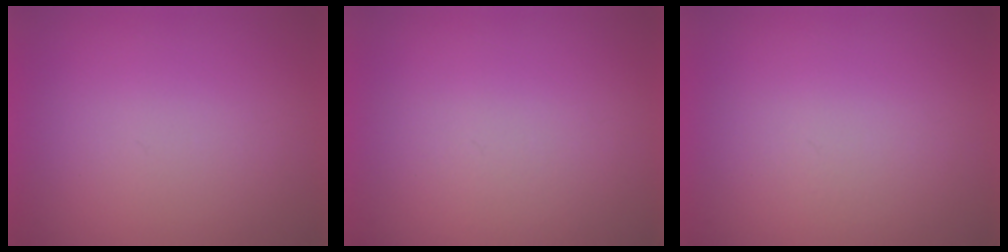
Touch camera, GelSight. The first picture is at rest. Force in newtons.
{"total": 1.4}
{"total": 1.2}